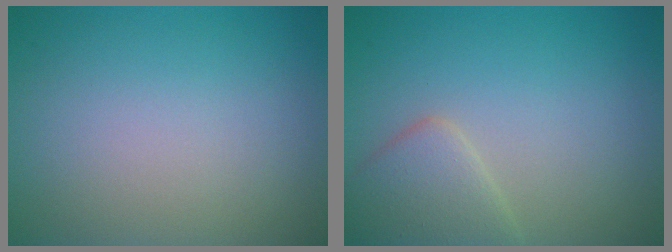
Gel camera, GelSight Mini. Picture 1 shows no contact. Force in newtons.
{"total": 3.2, "press": 3.1, "slide": 0.2}